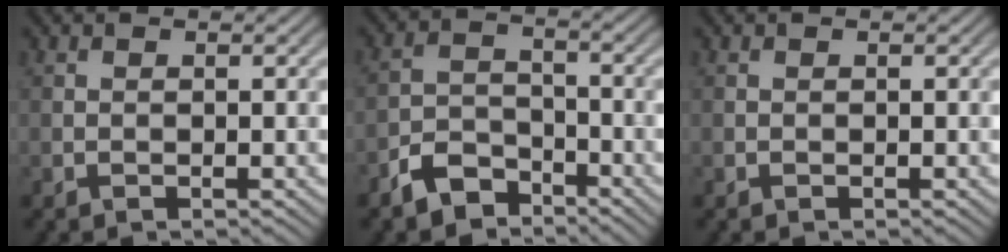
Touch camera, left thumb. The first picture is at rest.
{"total": 5.5, "force": [-4.2, 2.8, 2.2], "torque": [-0.043, -0.001, -0.095]}
{"total": 0.0}